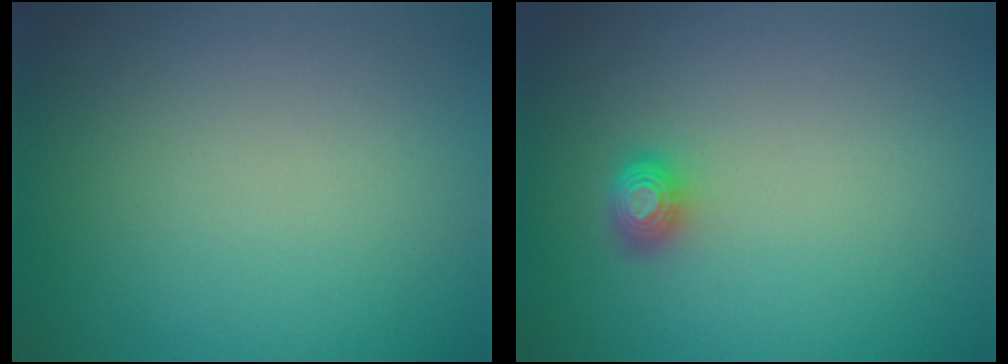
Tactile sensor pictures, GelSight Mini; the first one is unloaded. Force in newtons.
{"total": 1.6, "press": 1.4, "slide": 0.6}